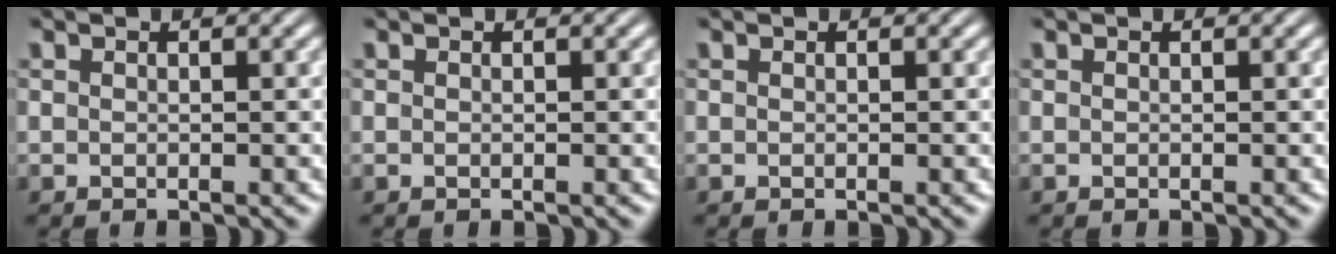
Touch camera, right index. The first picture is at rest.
{"total": 0.0}
{"total": 0.0}
{"total": 0.0}